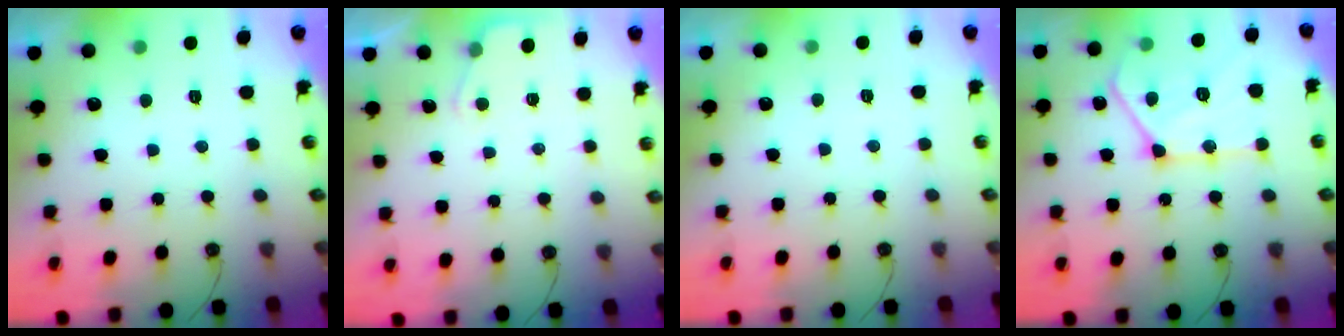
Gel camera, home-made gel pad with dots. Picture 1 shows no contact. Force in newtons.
{"total": 2.7, "press": 2.7, "slide": 0.4}
{"total": 2.3, "press": 2.3, "slide": 0.4}
{"total": 19.4, "press": 19.2, "slide": 2.2}